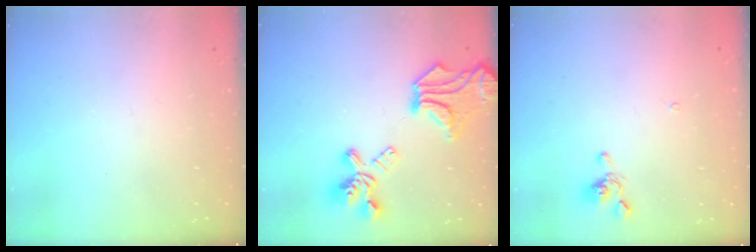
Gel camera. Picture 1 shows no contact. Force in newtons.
{"total": 11.7, "press": 11.4, "slide": 2.8}
{"total": 0.8, "press": 0.5, "slide": 0.7}